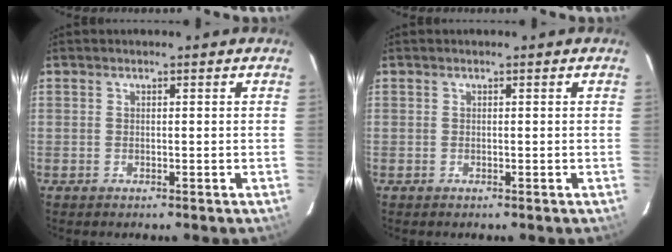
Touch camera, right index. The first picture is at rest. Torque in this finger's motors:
{"motor_torque": [0.00, 0.00, 0.00, 0.01]}